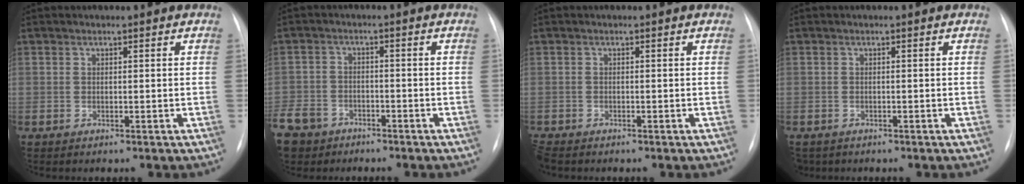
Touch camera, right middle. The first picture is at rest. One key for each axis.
{"total": 12.0, "fx": -7.6, "fy": 8.5, "fz": 3.6, "tx": -0.120, "ty": -0.004, "tz": -0.129}
{"total": 2.1, "fx": -1.8, "fy": 0.8, "fz": 0.7, "tx": -0.015, "ty": -0.005, "tz": -0.029}
{"total": 3.1, "fx": -2.3, "fy": 2.1, "fz": 0.5, "tx": -0.007, "ty": 0.001, "tz": -0.035}